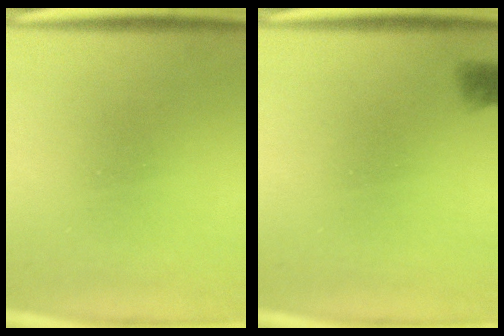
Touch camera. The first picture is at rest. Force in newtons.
{"total": 1.2}